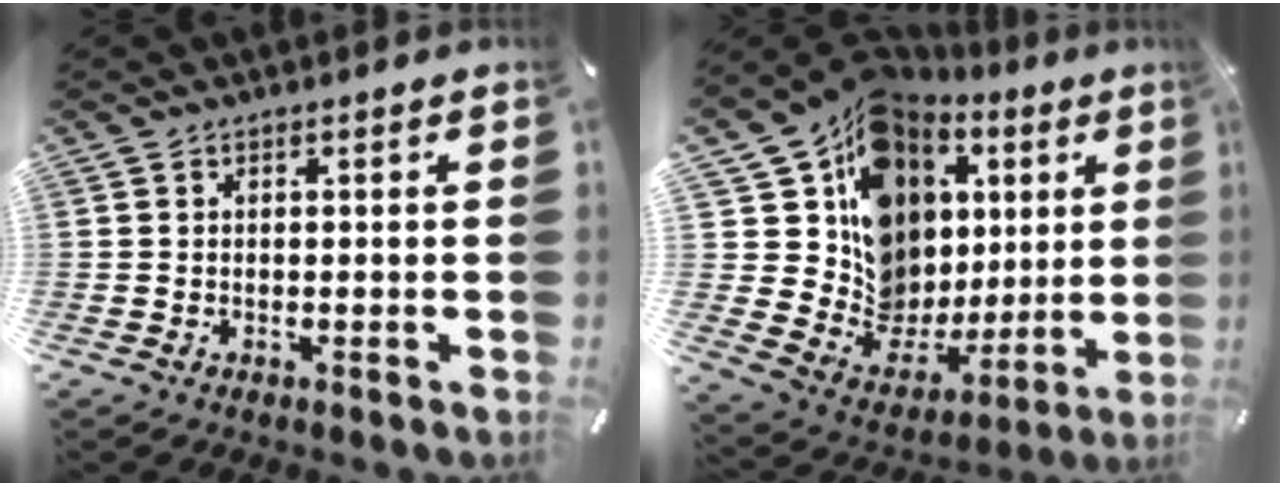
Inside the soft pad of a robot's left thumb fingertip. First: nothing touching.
{"total": 15.1, "force": [5.5, 12.7, 6.1], "torque": [-0.113, -0.079, 0.116]}